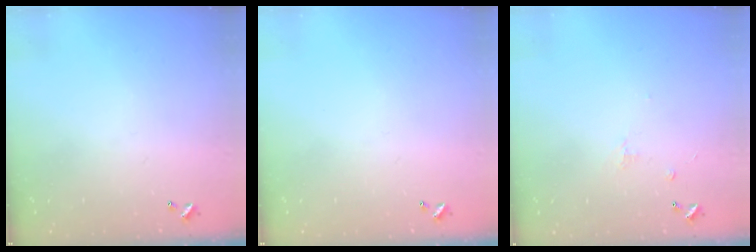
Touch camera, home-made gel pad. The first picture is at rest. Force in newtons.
{"total": 0.0}
{"total": 1.2, "press": 1.1, "slide": 0.6}